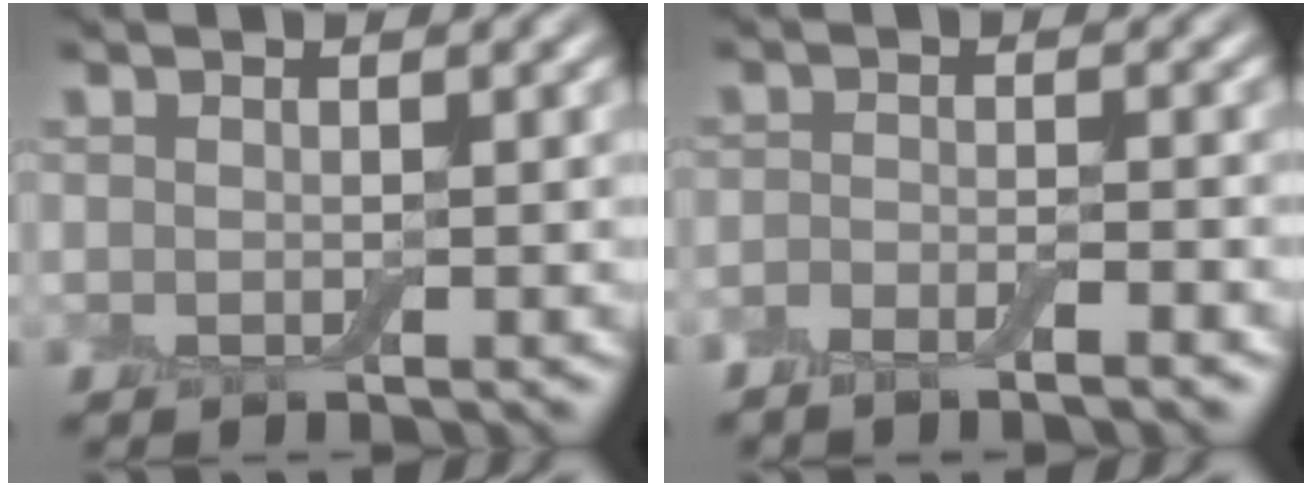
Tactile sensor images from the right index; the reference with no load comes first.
{"total": 2.6, "force": [-1.8, 0.5, 1.8], "torque": [-0.037, 0.002, -0.034]}